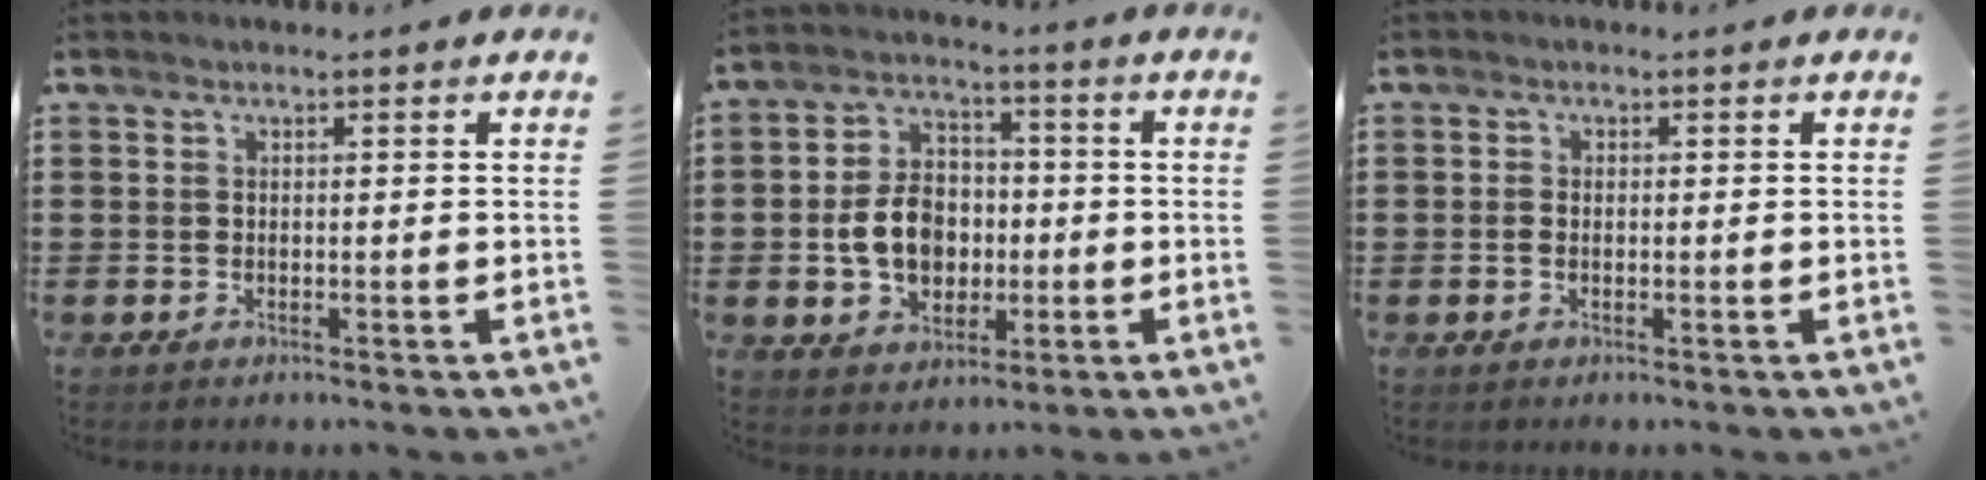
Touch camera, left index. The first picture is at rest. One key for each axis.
{"total": 8.4, "fx": -1.1, "fy": 6.7, "fz": 5.0, "tx": -0.115, "ty": 0.012, "tz": -0.022}
{"total": 1.2, "fx": -0.3, "fy": 0.8, "fz": 0.9, "tx": -0.019, "ty": 0.002, "tz": -0.005}